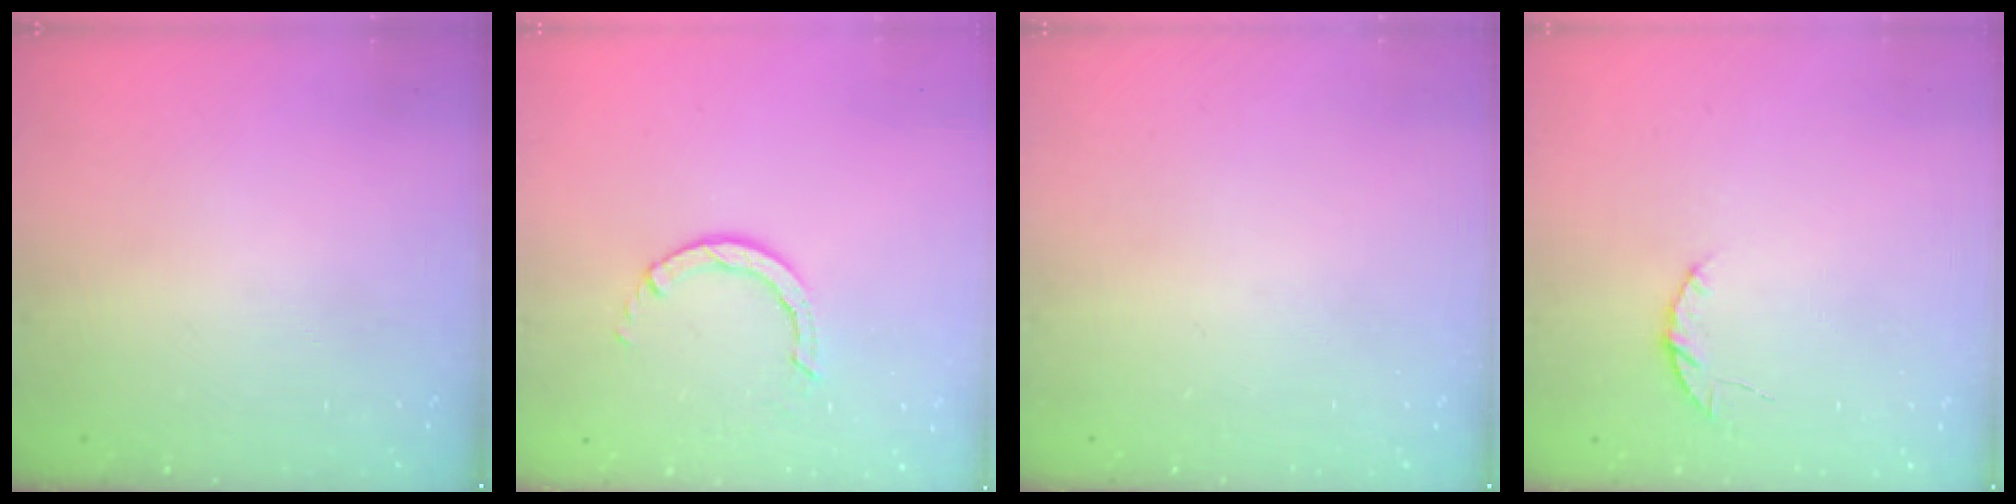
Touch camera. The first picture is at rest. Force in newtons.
{"total": 2.8, "press": 2.8, "slide": 0.2}
{"total": 0.0}
{"total": 4.2, "press": 4.2, "slide": 0.5}